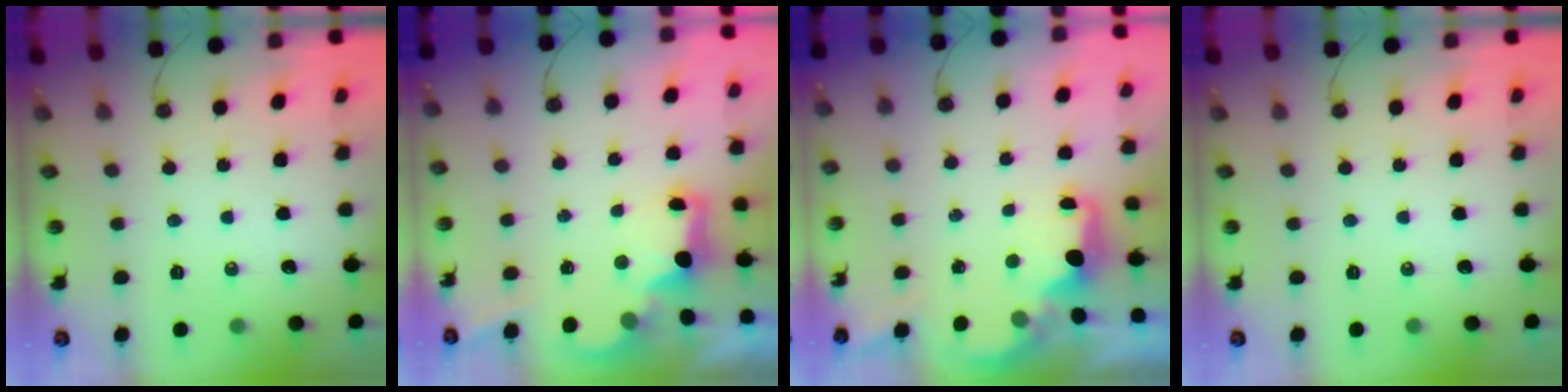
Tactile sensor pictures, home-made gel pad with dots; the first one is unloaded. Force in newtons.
{"total": 2.7, "press": 2.7, "slide": 0.6}
{"total": 2.2, "press": 2.0, "slide": 0.8}
{"total": 0.0}